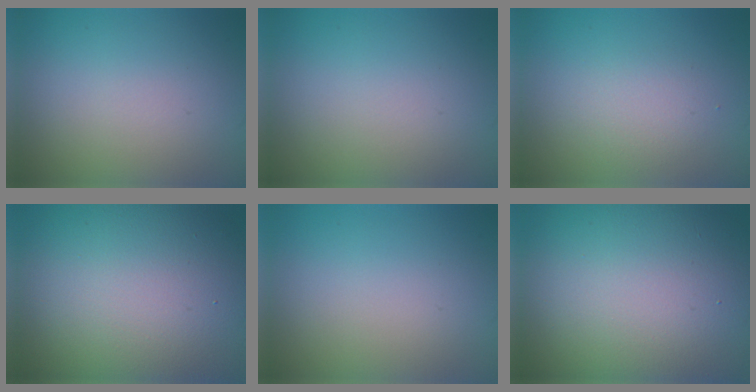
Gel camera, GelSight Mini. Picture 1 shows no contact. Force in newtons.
{"total": 0.0}
{"total": 1.8, "press": 1.8, "slide": 0.1}
{"total": 18.0, "press": 18.0, "slide": 0.8}
{"total": 0.0}
{"total": 18.3, "press": 18.2, "slide": 0.8}